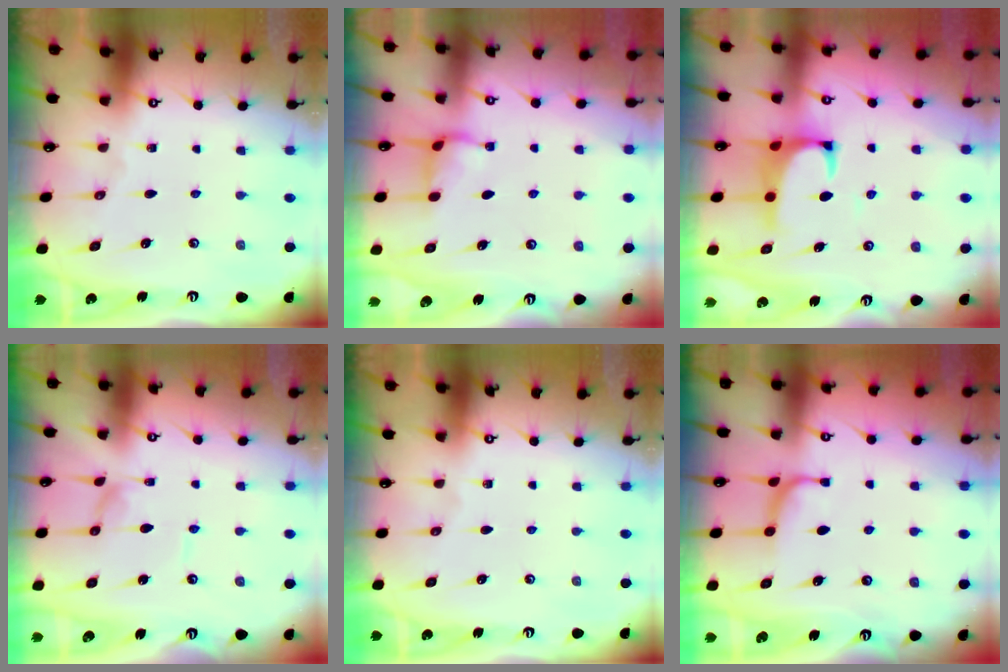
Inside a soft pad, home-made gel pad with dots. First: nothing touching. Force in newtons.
{"total": 2.5, "press": 2.5, "slide": 0.5}
{"total": 1.8, "press": 1.7, "slide": 0.8}
{"total": 1.1, "press": 1.0, "slide": 0.3}
{"total": 0.0}
{"total": 0.7, "press": 0.3, "slide": 0.7}